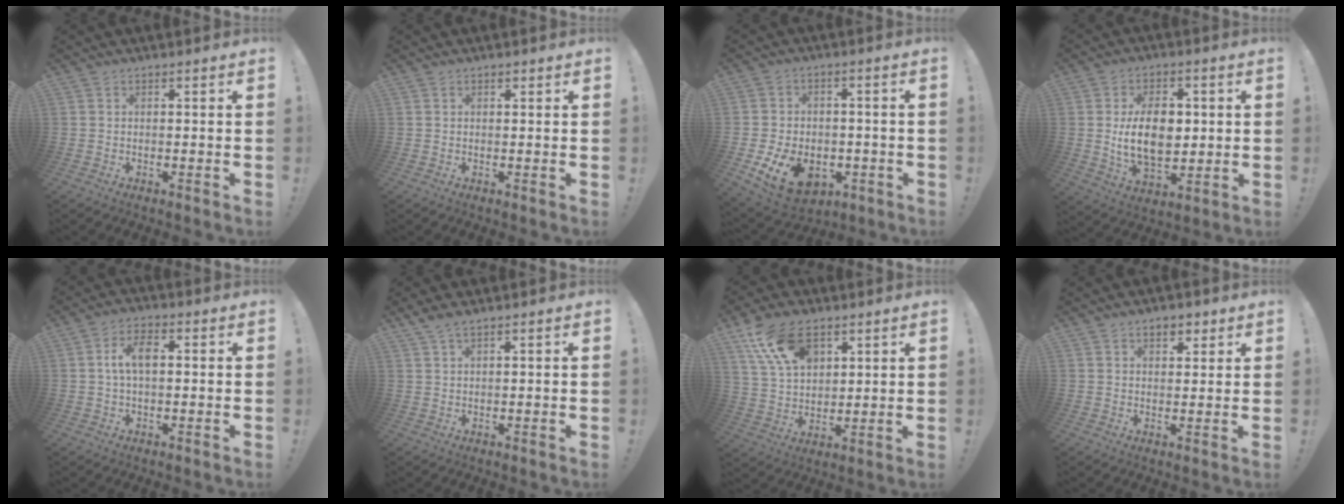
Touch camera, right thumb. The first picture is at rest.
{"total": 0.5, "force": [0.4, 0.3, 0.2], "torque": [-0.002, 0.000, 0.007]}
{"total": 11.9, "force": [-4.0, 9.0, 6.6], "torque": [-0.099, 0.027, -0.068]}
{"total": 14.3, "force": [1.2, 9.0, 11.0], "torque": [-0.191, -0.004, 0.018]}
{"total": 6.5, "force": [0.8, 3.2, 5.6], "torque": [-0.094, 0.011, 0.012]}
{"total": 3.1, "force": [2.3, 0.6, 2.0], "torque": [-0.051, -0.003, 0.043]}
{"total": 15.6, "force": [8.5, 9.2, 9.3], "torque": [-0.173, -0.022, 0.164]}
{"total": 4.2, "force": [2.6, 2.6, 2.1], "torque": [-0.025, -0.007, 0.044]}